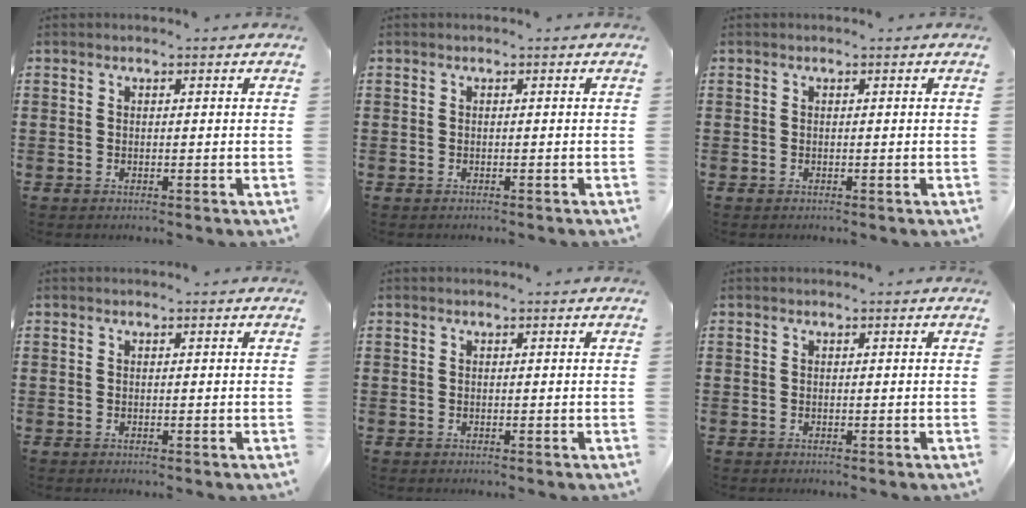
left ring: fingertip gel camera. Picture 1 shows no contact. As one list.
[{"total": 0.0}, {"total": 0.0}, {"total": 0.0}, {"total": 0.0}, {"total": 0.0}]